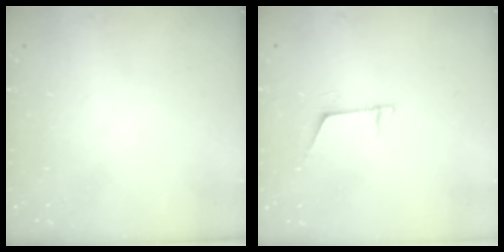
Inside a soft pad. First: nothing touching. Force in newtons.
{"total": 6.1, "press": 6.1, "slide": 0.5}